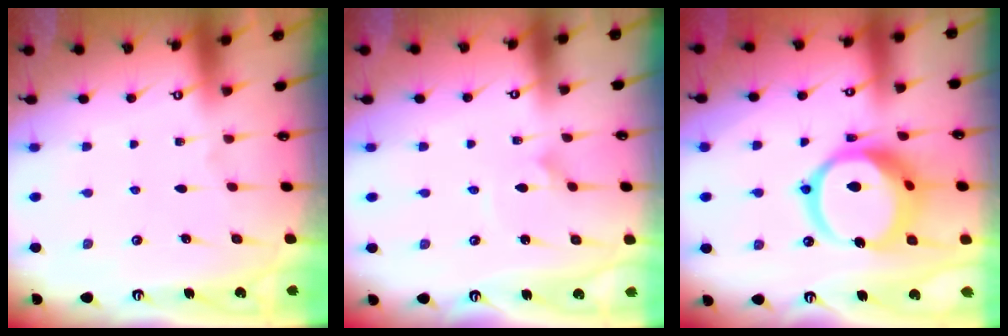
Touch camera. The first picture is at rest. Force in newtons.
{"total": 1.3, "press": 1.3, "slide": 0.0}
{"total": 17.0, "press": 16.9, "slide": 2.1}